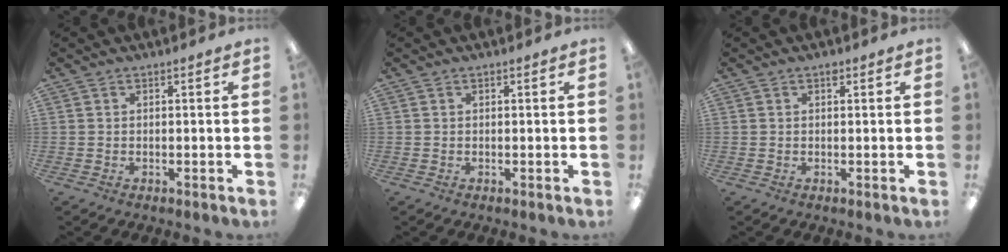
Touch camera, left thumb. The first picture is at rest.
{"total": 0.0}
{"total": 0.8, "force": [0.5, 0.4, 0.5], "torque": [-0.002, -0.002, 0.008]}